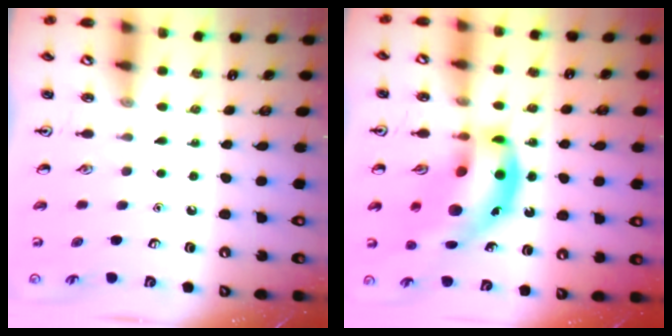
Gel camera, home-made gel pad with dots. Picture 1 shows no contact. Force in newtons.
{"total": 19.0, "press": 18.6, "slide": 3.6}